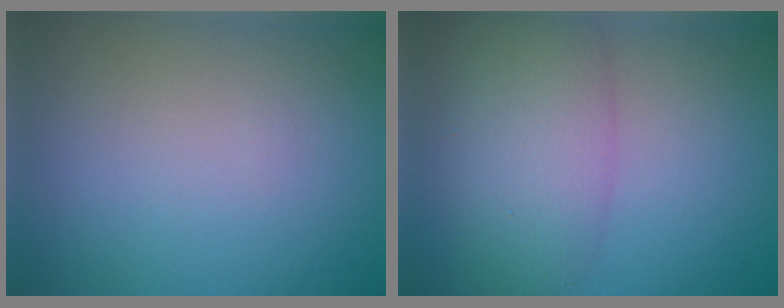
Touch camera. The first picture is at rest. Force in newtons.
{"total": 6.7, "press": 6.7, "slide": 0.4}